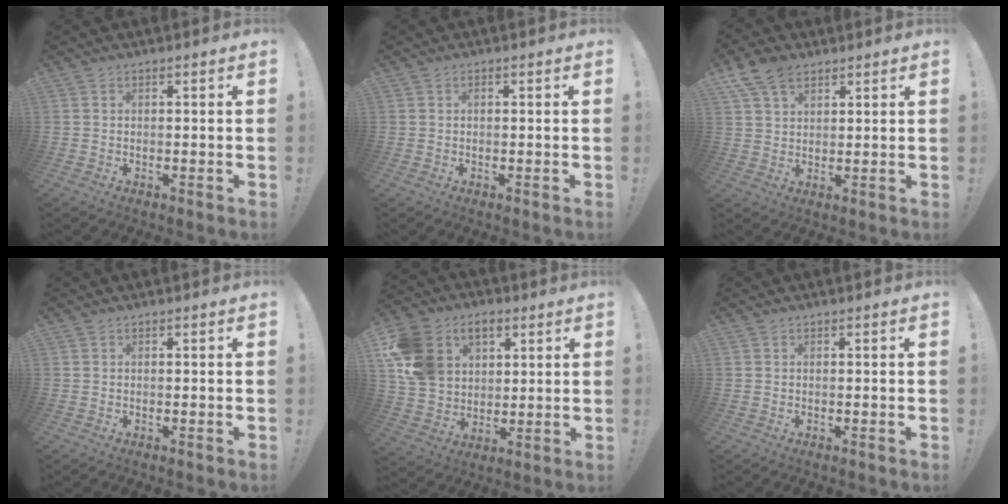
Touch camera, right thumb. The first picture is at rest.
{"total": 0.0}
{"total": 8.6, "force": [5.3, 5.2, 4.4], "torque": [-0.086, -0.011, 0.107]}
{"total": 0.0}
{"total": 17.7, "force": [6.6, 13.6, 9.3], "torque": [-0.168, -0.020, 0.129]}
{"total": 0.0}